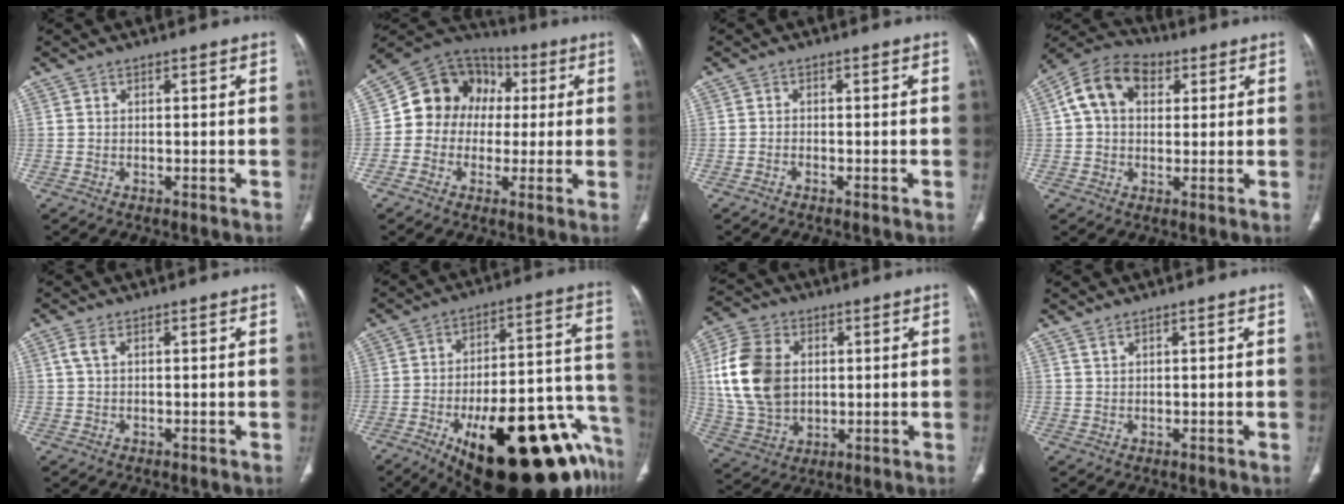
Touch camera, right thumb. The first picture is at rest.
{"total": 14.0, "force": [0.8, 12.2, 6.8], "torque": [-0.076, 0.037, 0.001]}
{"total": 0.6, "force": [-0.5, 0.2, 0.2], "torque": [-0.003, 0.006, -0.014]}
{"total": 11.6, "force": [3.3, 8.4, 7.4], "torque": [-0.119, 0.023, 0.046]}
{"total": 1.9, "force": [0.7, 0.9, 1.6], "torque": [-0.046, 0.011, 0.019]}
{"total": 34.4, "force": [-17.1, 12.8, 26.9], "torque": [-0.282, 0.063, -0.235]}
{"total": 15.9, "force": [2.5, 11.4, 10.8], "torque": [-0.198, -0.001, 0.054]}
{"total": 1.1, "force": [0.9, 0.2, 0.5], "torque": [-0.010, 0.000, 0.023]}